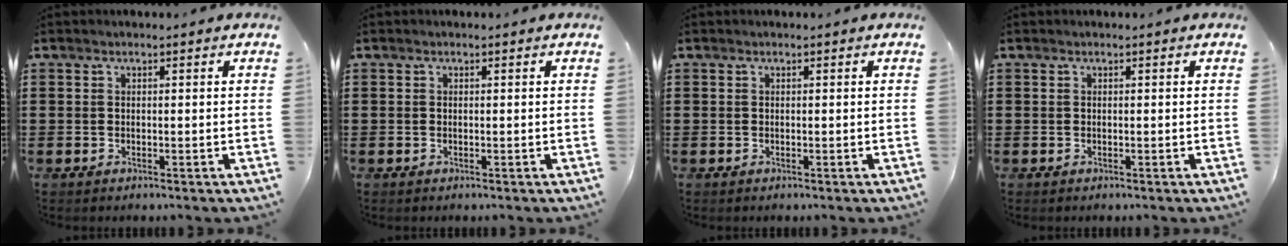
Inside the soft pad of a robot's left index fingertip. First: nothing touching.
{"total": 0.0}
{"total": 0.0}
{"total": 0.0}